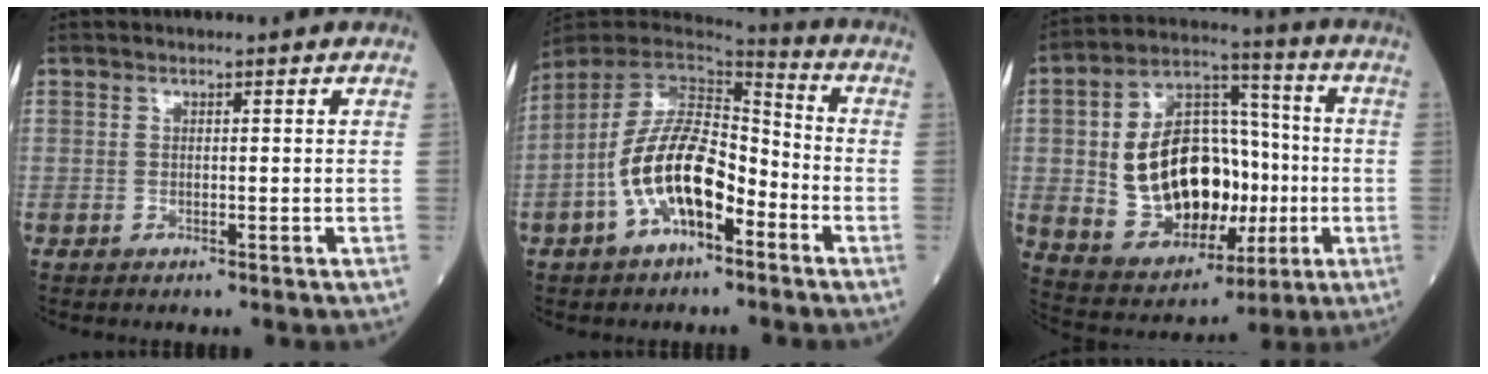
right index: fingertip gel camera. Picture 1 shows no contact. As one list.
[{"total": 14.1, "force": [-5.2, 6.0, 11.7], "torque": [-0.235, 0.019, -0.092]}, {"total": 19.9, "force": [-1.4, 11.7, 16.0], "torque": [-0.285, 0.030, -0.007]}]